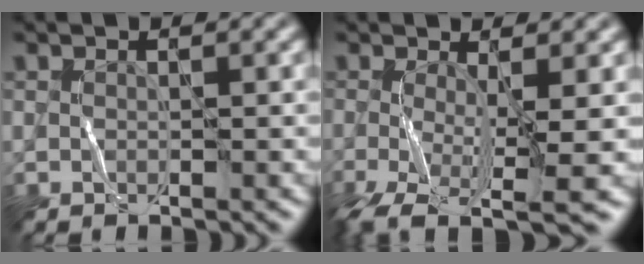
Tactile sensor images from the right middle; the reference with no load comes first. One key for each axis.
{"total": 6.7, "fx": -2.7, "fy": 1.7, "fz": 5.9, "tx": -0.115, "ty": -0.019, "tz": -0.050}